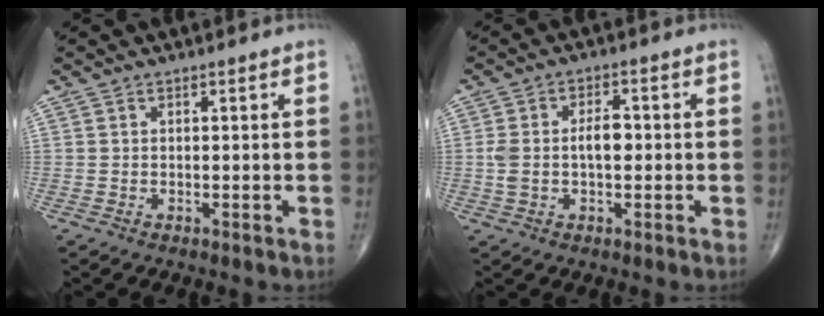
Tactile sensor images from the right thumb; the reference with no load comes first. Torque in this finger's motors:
{"motor_torque": [1.05, 1.02, 0.72, -0.20, 0.05]}